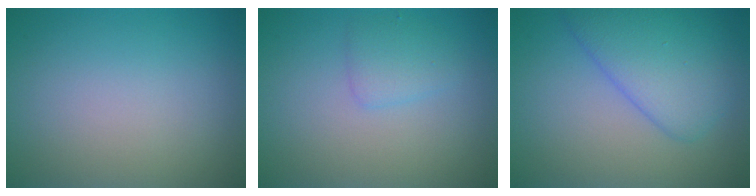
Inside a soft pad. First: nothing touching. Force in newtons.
{"total": 1.8, "press": 1.8, "slide": 0.0}
{"total": 5.1, "press": 5.1, "slide": 0.3}